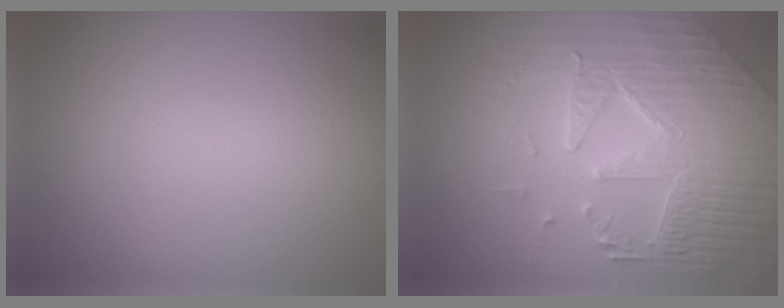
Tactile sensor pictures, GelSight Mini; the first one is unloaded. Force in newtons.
{"total": 8.1, "press": 6.0, "slide": 5.5}